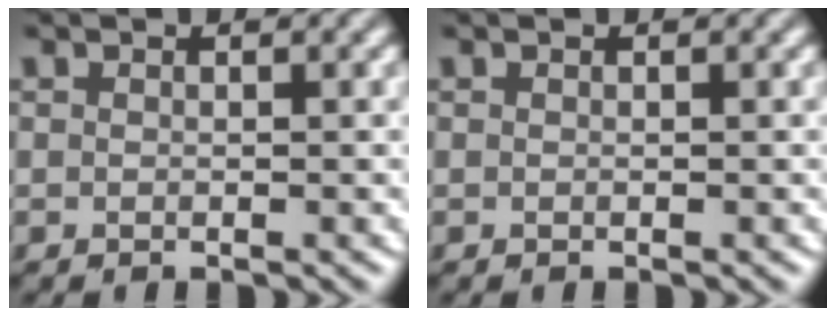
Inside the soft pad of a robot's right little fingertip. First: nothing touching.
{"total": 0.0}